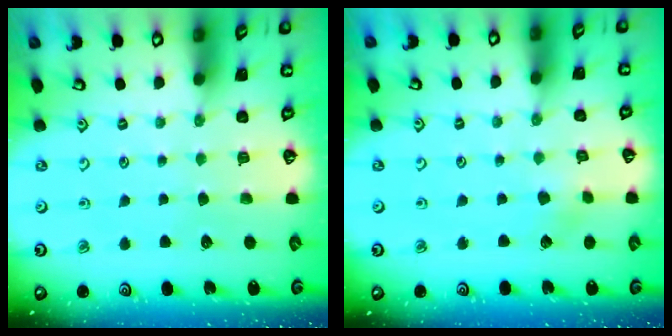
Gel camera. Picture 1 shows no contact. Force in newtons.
{"total": 2.3, "press": 2.3, "slide": 0.1}